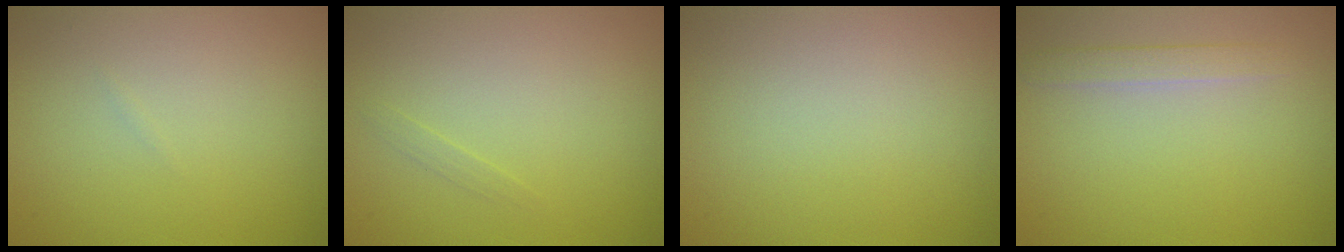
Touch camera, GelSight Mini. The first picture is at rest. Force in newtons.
{"total": 0.5, "press": 0.5, "slide": 0.0}
{"total": 0.0}
{"total": 1.5, "press": 1.5, "slide": 0.1}